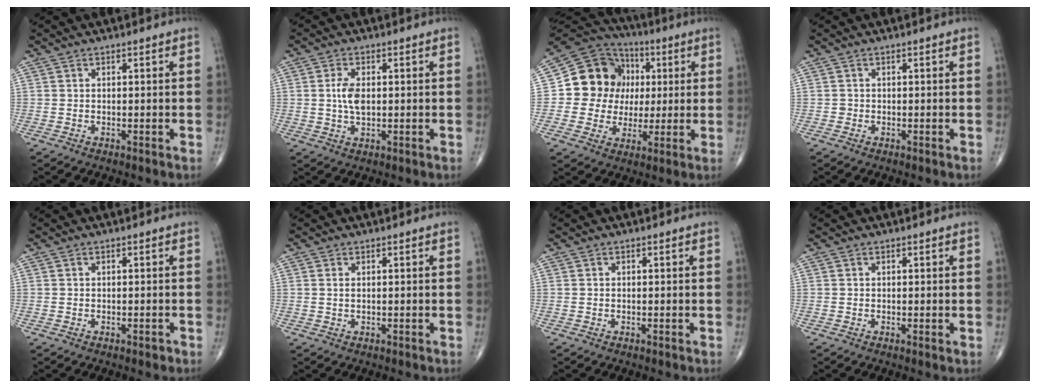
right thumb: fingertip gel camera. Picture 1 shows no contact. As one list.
[{"total": 4.6, "force": [0.4, 2.4, 3.9], "torque": [-0.079, -0.001, 0.008]}, {"total": 15.4, "force": [1.9, 13.8, 6.7], "torque": [-0.072, 0.019, 0.032]}, {"total": 0.6, "force": [-0.1, 0.5, 0.0], "torque": [0.001, 0.004, -0.004]}, {"total": 0.7, "force": [-0.4, 0.4, 0.4], "torque": [-0.003, 0.000, -0.006]}, {"total": 0.8, "force": [0.3, 0.4, 0.7], "torque": [-0.018, 0.002, 0.008]}, {"total": 0.0}, {"total": 0.5, "force": [0.1, 0.2, 0.5], "torque": [-0.009, -0.003, -0.001]}]